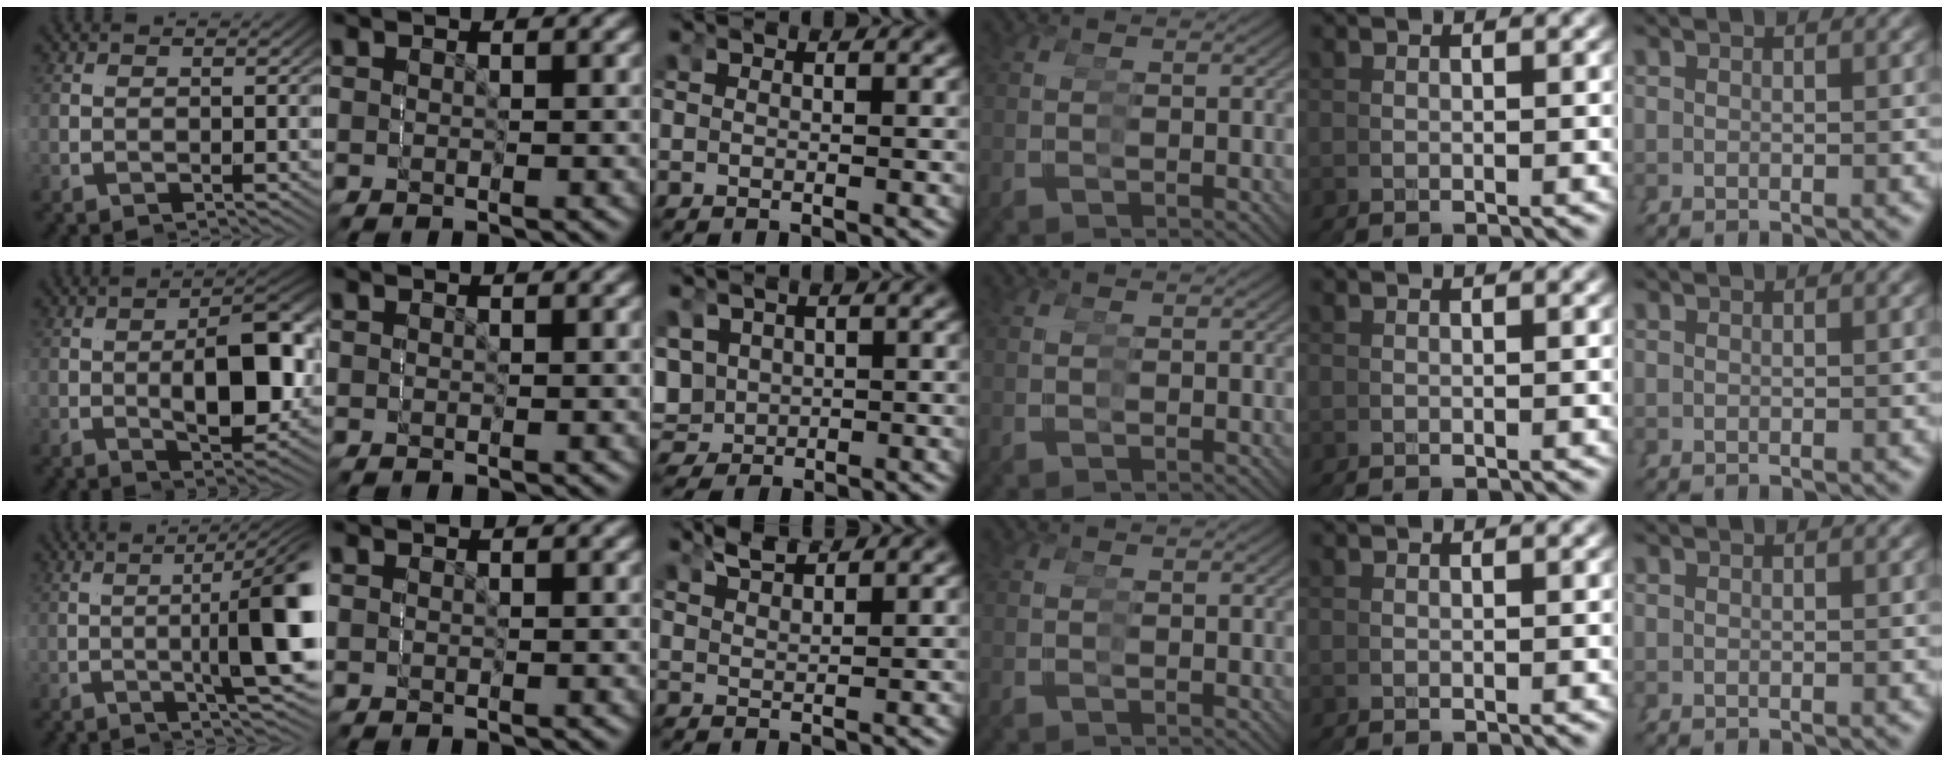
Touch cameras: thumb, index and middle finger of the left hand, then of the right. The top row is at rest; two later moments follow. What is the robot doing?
{"motion": "grasp_and_lifting", "object": "screwdriver"}